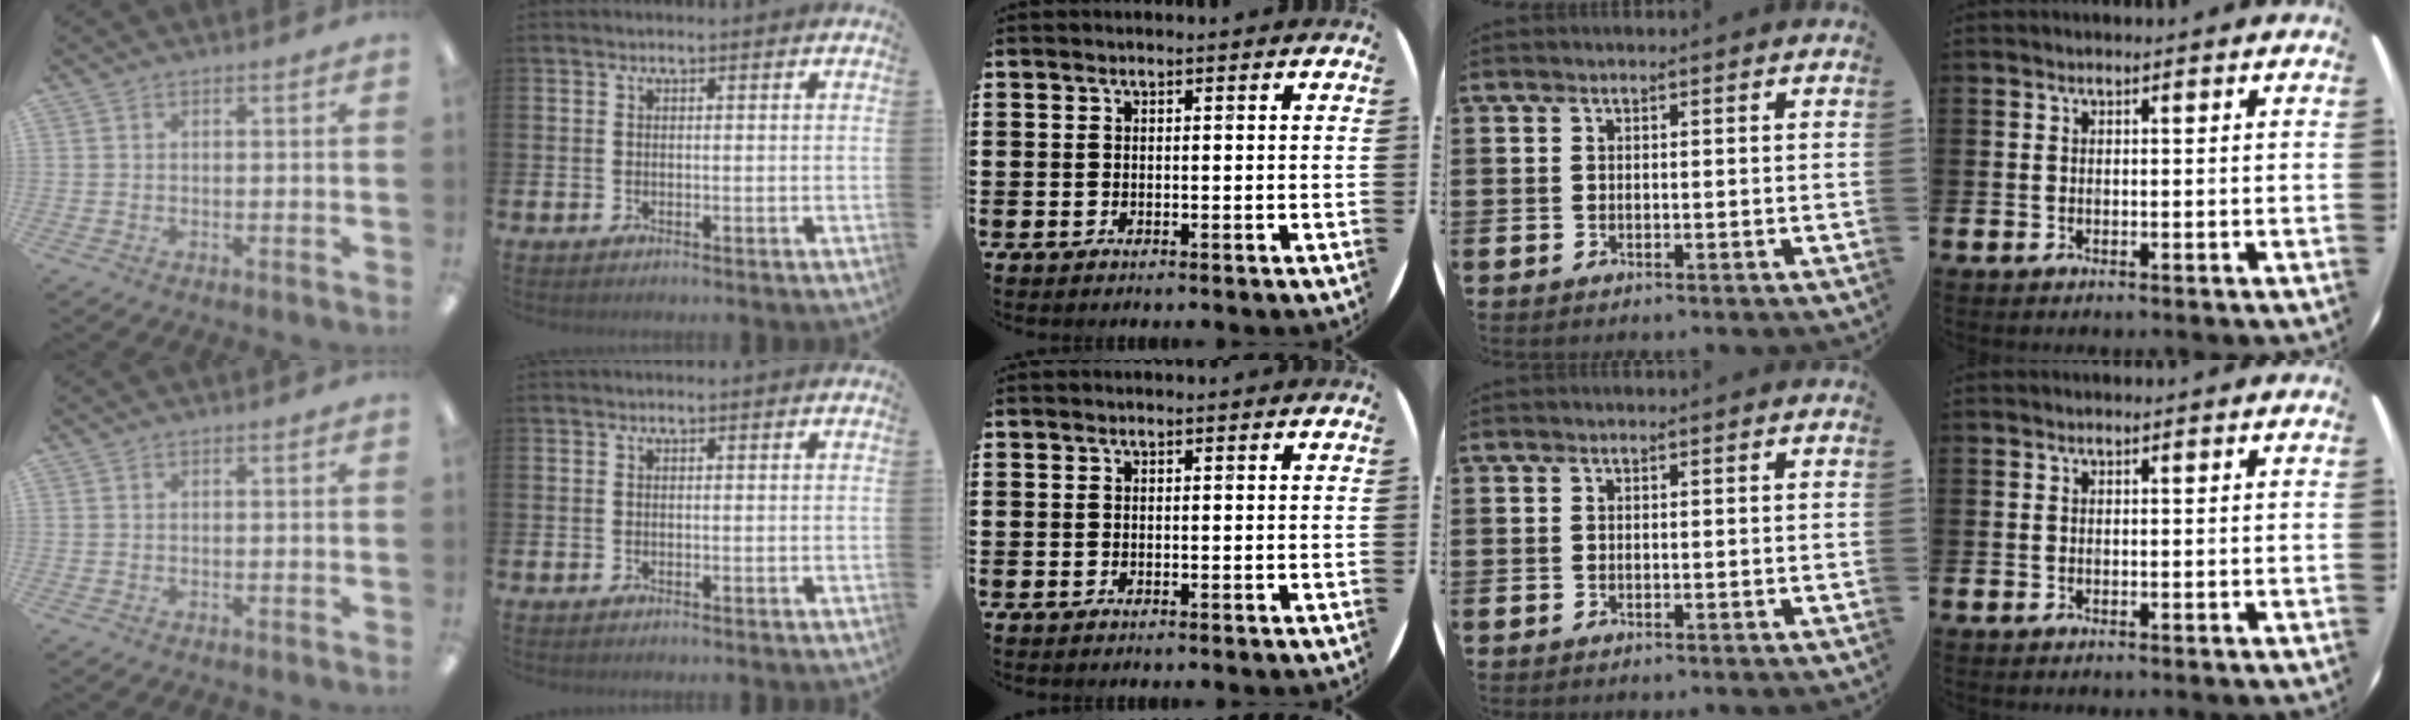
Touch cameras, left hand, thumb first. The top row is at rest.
{}